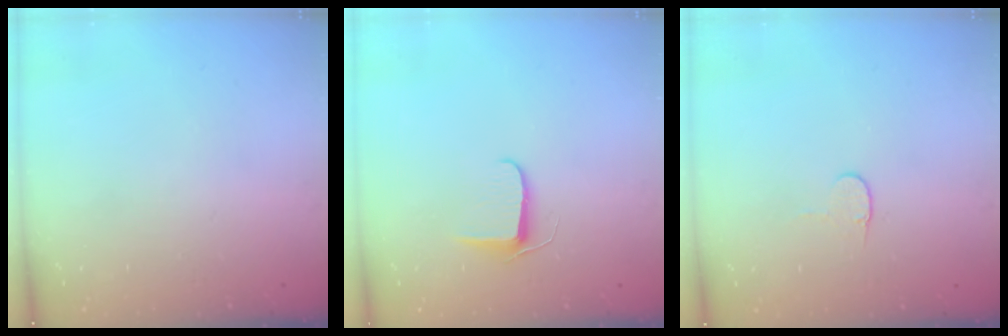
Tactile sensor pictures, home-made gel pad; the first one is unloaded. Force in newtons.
{"total": 6.4, "press": 6.3, "slide": 0.8}
{"total": 4.9, "press": 4.9, "slide": 0.4}